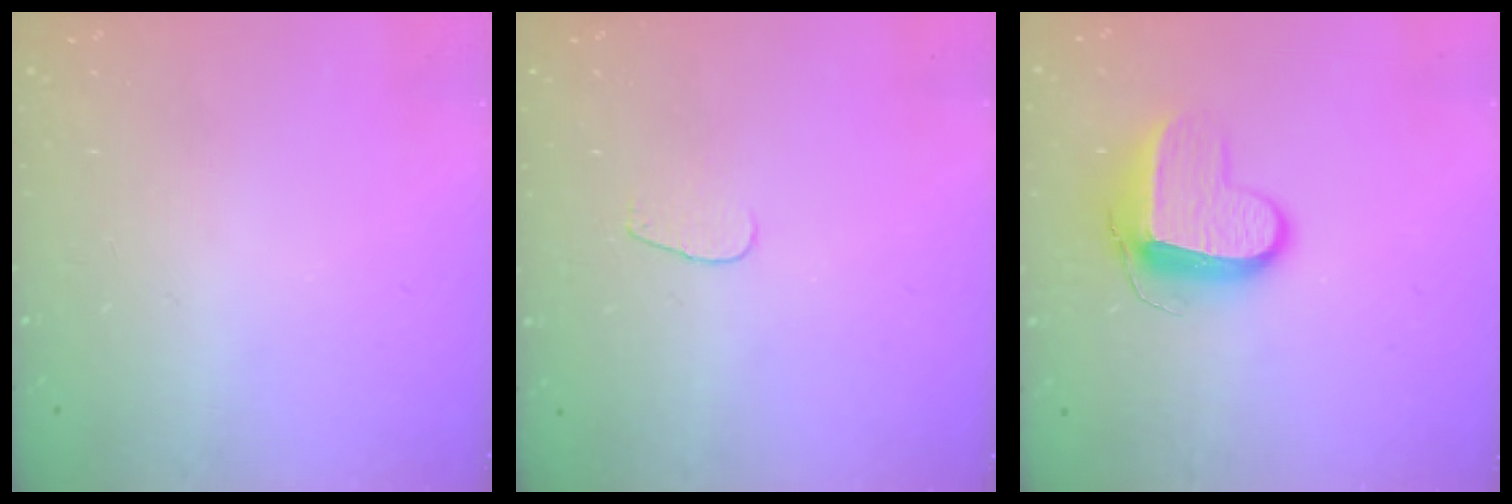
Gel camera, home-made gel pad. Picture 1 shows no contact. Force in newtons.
{"total": 2.8, "press": 2.8, "slide": 0.2}
{"total": 10.5, "press": 10.5, "slide": 0.8}